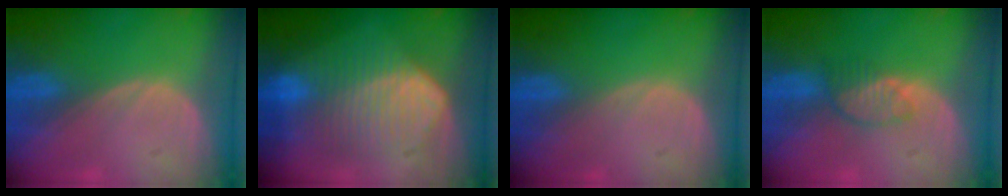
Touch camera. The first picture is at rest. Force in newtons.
{"total": 10.5, "press": 10.4, "slide": 0.5}
{"total": 0.0}
{"total": 3.6, "press": 3.5, "slide": 1.1}